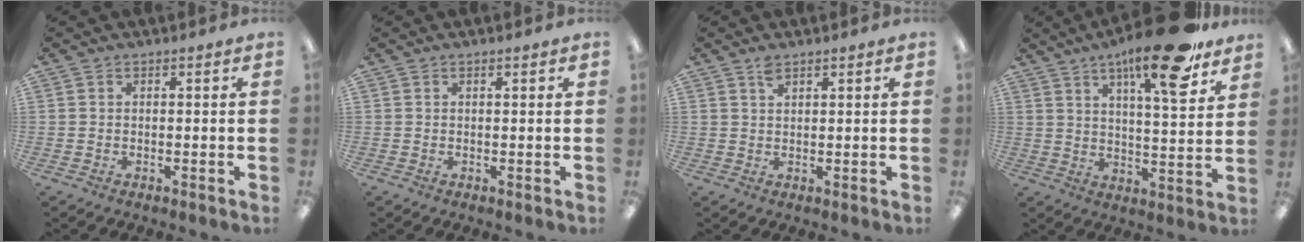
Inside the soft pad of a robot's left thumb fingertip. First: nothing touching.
{"total": 1.1, "force": [0.6, 0.3, 0.9], "torque": [-0.011, -0.001, 0.007]}
{"total": 2.2, "force": [1.7, 0.8, 1.1], "torque": [-0.017, -0.002, 0.029]}
{"total": 17.1, "force": [11.3, 3.9, 12.2], "torque": [-0.187, -0.058, 0.175]}